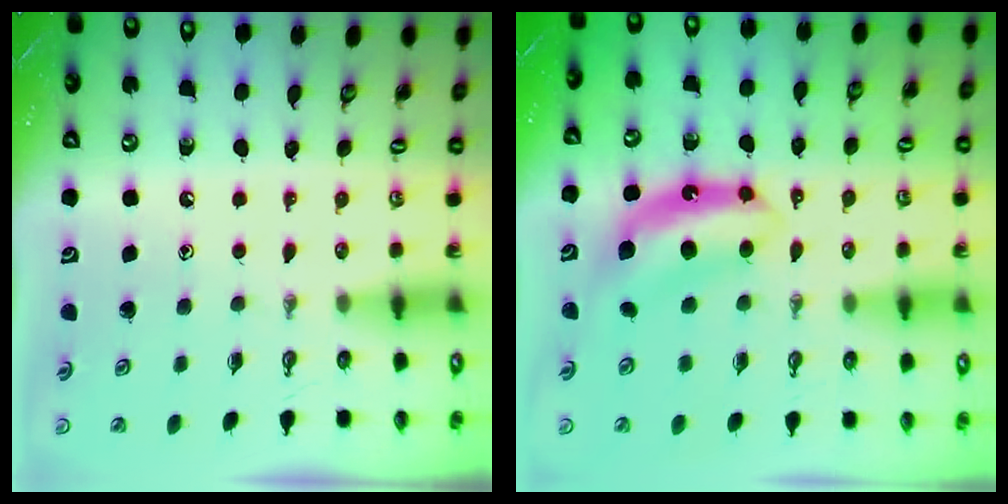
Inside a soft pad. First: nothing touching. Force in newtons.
{"total": 7.8, "press": 7.8, "slide": 0.2}